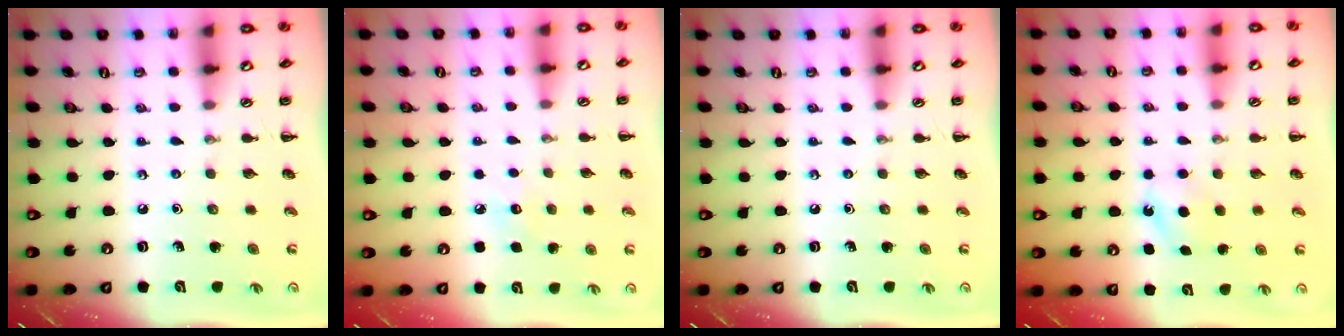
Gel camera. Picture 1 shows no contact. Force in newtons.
{"total": 5.7, "press": 5.5, "slide": 1.5}
{"total": 0.0}
{"total": 4.9, "press": 4.7, "slide": 1.6}